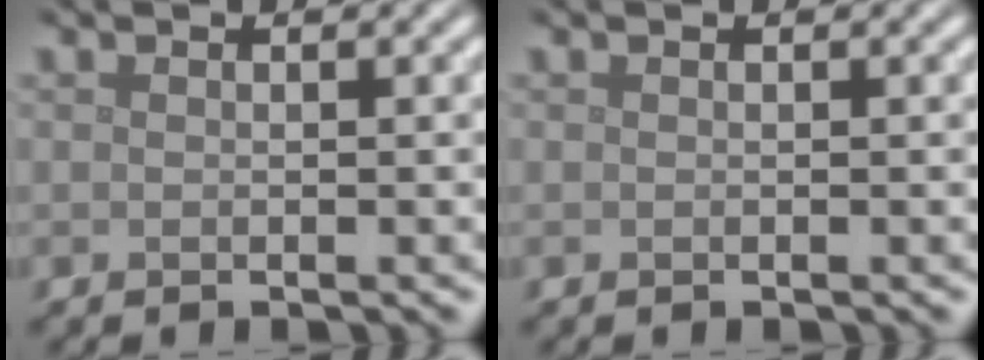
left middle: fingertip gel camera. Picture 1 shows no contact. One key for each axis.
{"total": 0.0}